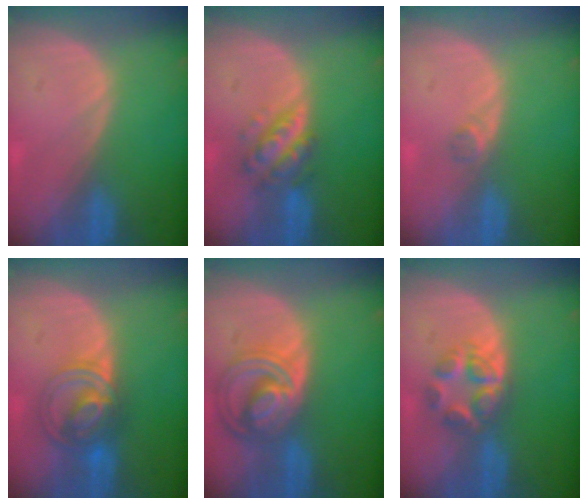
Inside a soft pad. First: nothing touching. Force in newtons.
{"total": 5.6, "press": 5.2, "slide": 2.1}
{"total": 1.3, "press": 1.1, "slide": 0.7}
{"total": 6.9, "press": 6.5, "slide": 2.2}
{"total": 8.7, "press": 7.5, "slide": 4.3}
{"total": 5.5, "press": 5.2, "slide": 1.7}